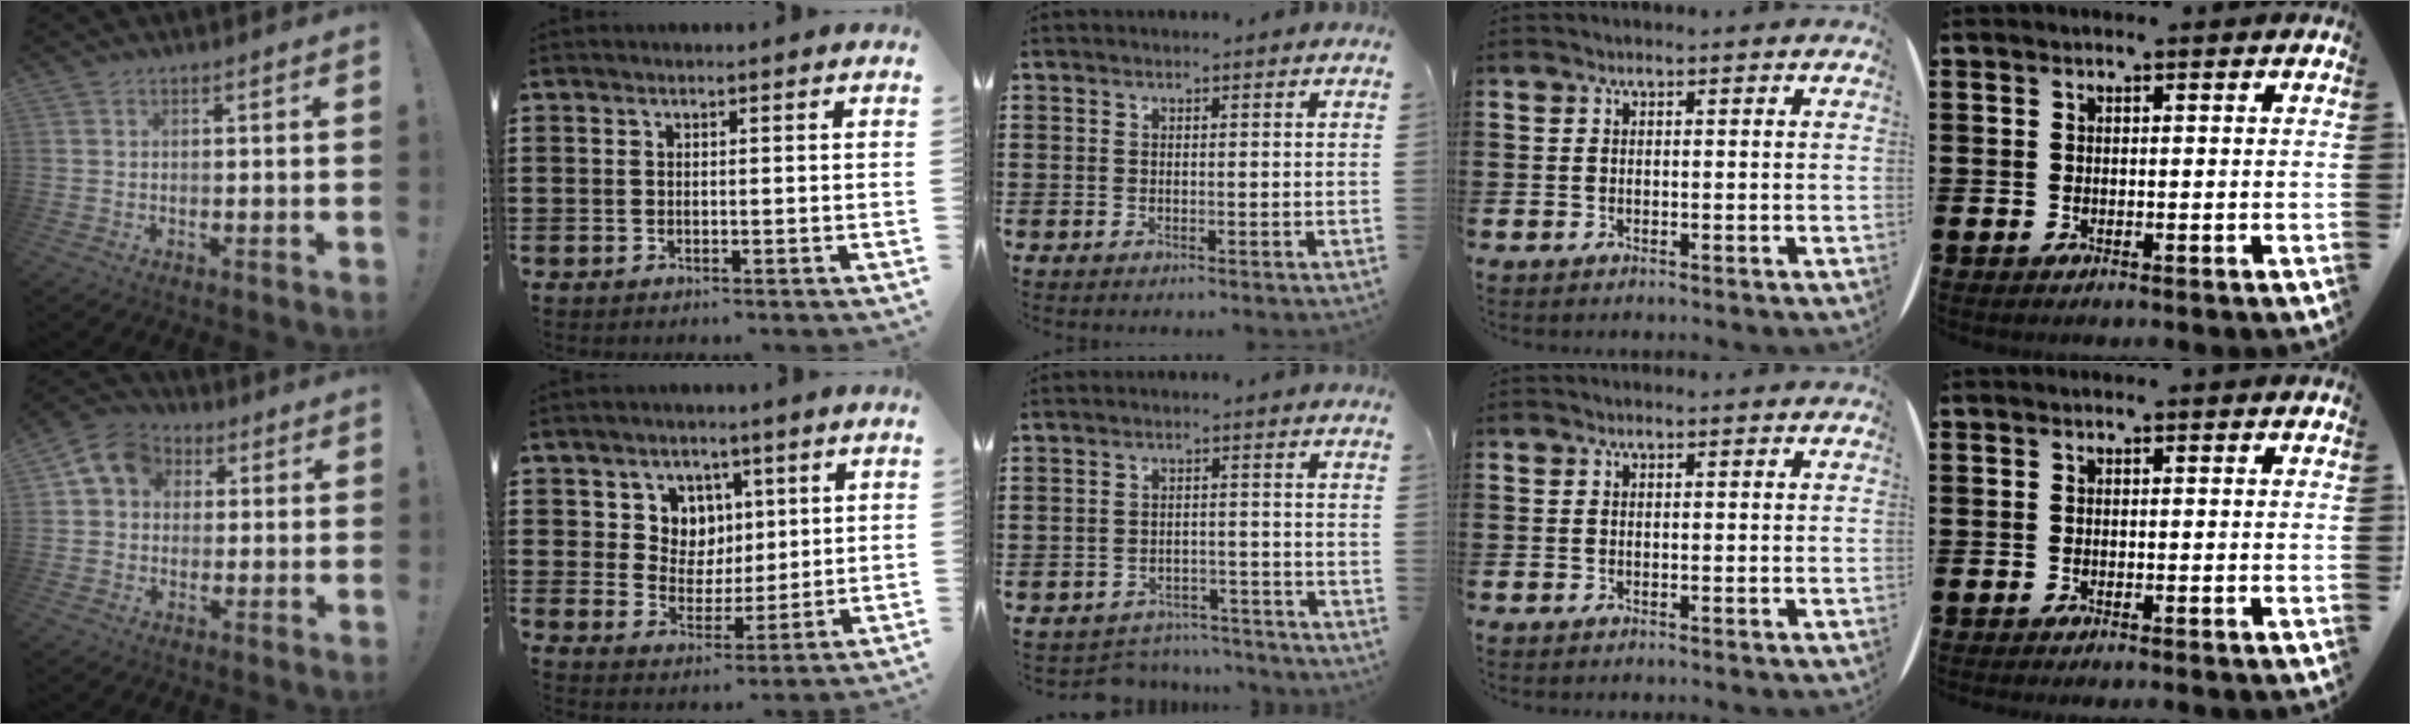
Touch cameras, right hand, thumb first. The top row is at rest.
{"thumb": {"total": 9.3, "force": [2.8, 7.7, 4.3], "torque": [-0.064, 0.003, 0.056]}, "index": {"total": 6.4, "force": [2.8, 5.6, 0.6], "torque": [-0.041, 0.001, 0.051]}, "middle": {"total": 3.5, "force": [-3.5, 0.5, -0.1], "torque": [-0.006, -0.001, -0.074]}}